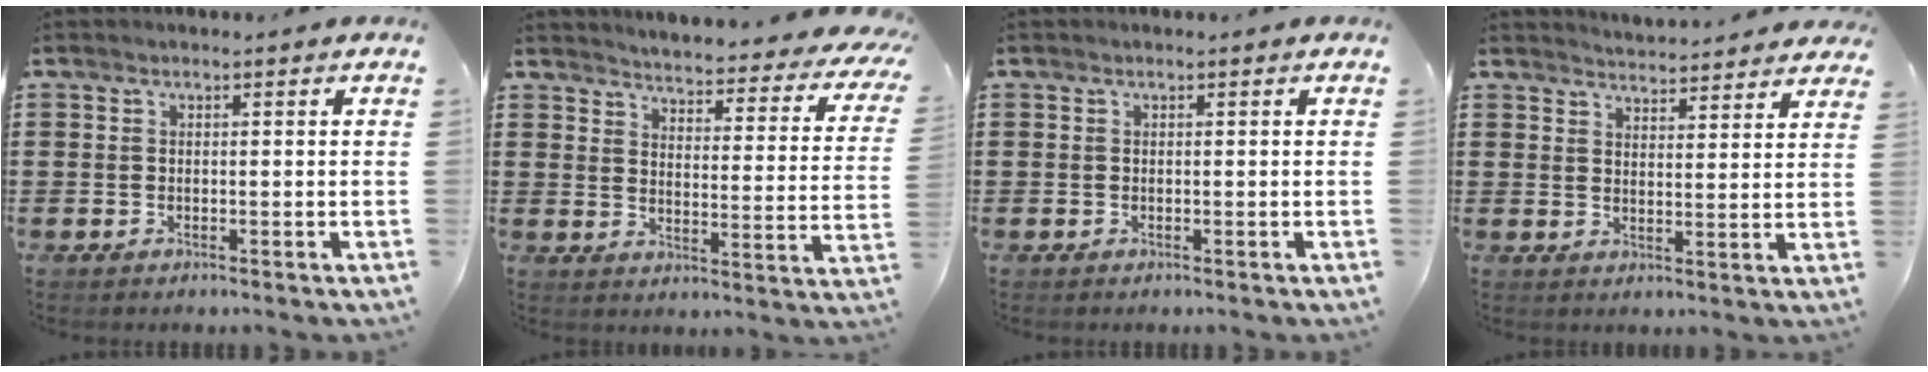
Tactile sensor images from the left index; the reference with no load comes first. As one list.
[{"total": 3.7, "force": [3.5, -0.3, 1.0], "torque": [-0.033, -0.041, 0.051]}, {"total": 0.0}, {"total": 3.9, "force": [3.9, -0.2, 0.1], "torque": [-0.015, -0.022, 0.070]}]